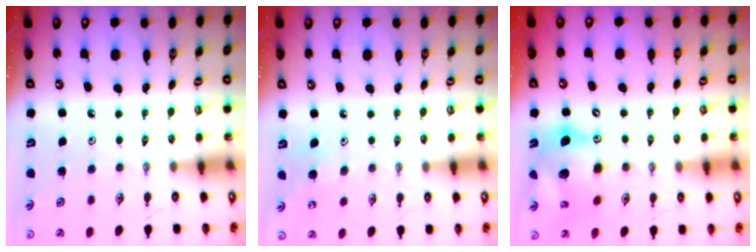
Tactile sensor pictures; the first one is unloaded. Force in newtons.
{"total": 6.7, "press": 6.7, "slide": 0.6}
{"total": 12.5, "press": 12.5, "slide": 1.2}